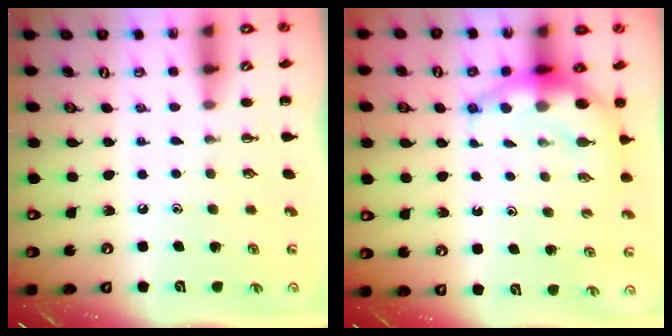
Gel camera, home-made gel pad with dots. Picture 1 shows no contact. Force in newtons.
{"total": 7.0, "press": 6.9, "slide": 1.5}